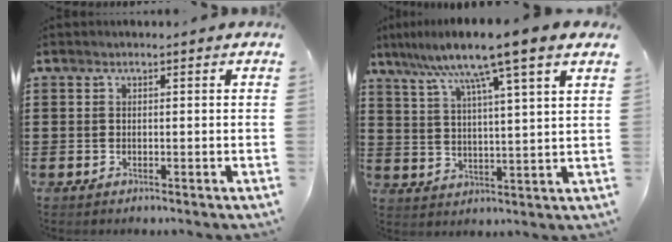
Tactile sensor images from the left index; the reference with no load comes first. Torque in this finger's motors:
{"motor_torque": [2.14, 0.00, 1.05, 0.21]}